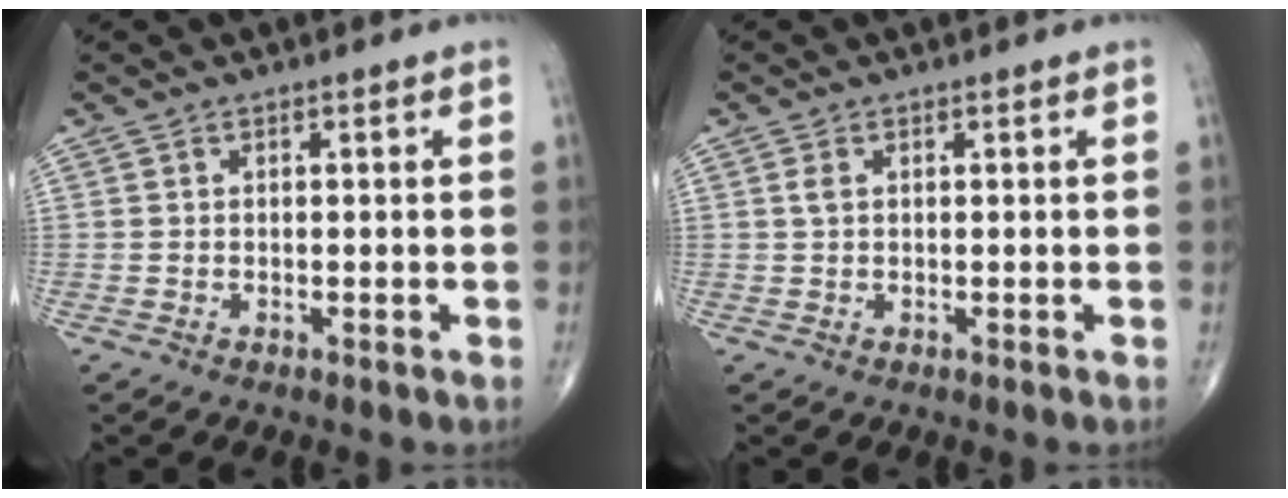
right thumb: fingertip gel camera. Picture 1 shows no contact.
{"total": 1.3, "force": [0.4, 0.8, 1.0], "torque": [-0.024, 0.006, 0.009]}